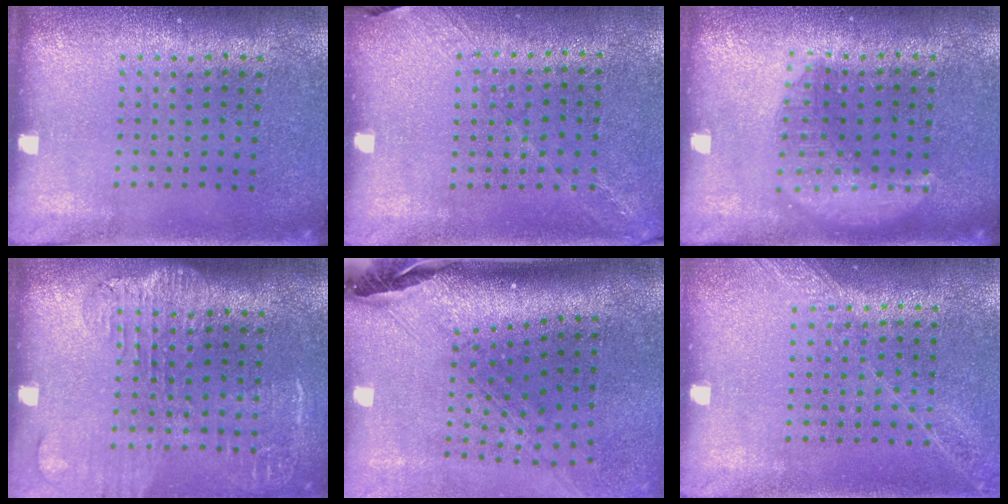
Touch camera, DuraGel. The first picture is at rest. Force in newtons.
{"total": 1.3, "press": 1.0, "slide": 0.9}
{"total": 1.6, "press": 1.6, "slide": 0.2}
{"total": 1.8, "press": 1.5, "slide": 0.9}
{"total": 2.9, "press": 2.1, "slide": 2.0}
{"total": 1.2, "press": 1.1, "slide": 0.1}